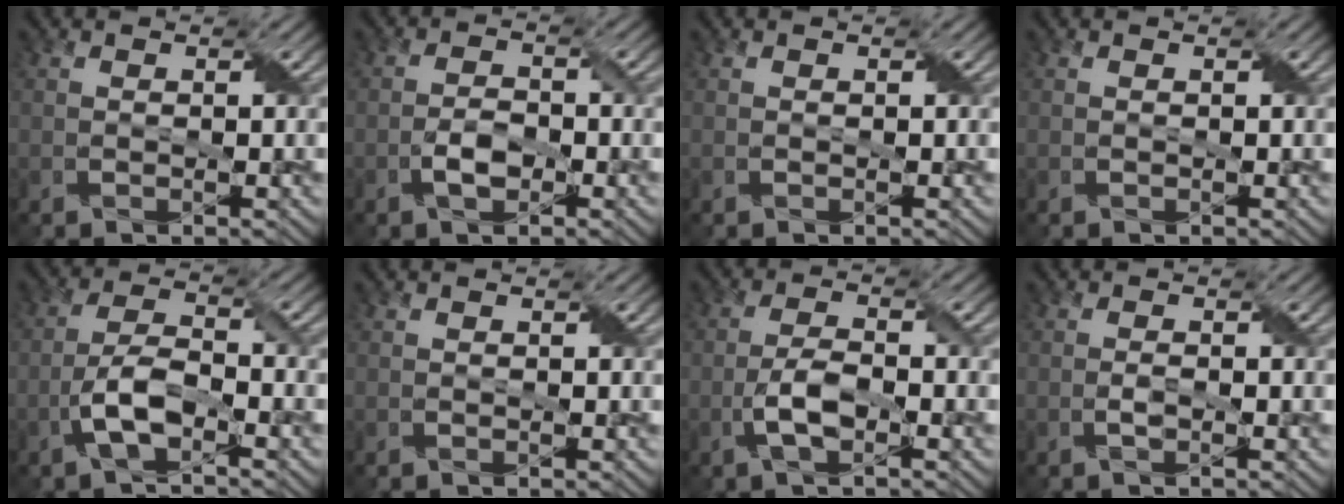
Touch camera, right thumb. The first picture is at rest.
{"total": 3.2, "force": [-1.5, 1.6, 2.3], "torque": [-0.047, 0.003, -0.031]}
{"total": 0.0}
{"total": 0.0}
{"total": 5.6, "force": [-2.7, 2.0, 4.5], "torque": [-0.097, 0.009, -0.059]}
{"total": 0.0}
{"total": 4.2, "force": [-1.8, 1.5, 3.5], "torque": [-0.079, 0.004, -0.039]}
{"total": 1.0, "force": [-0.4, 0.2, 0.9], "torque": [-0.021, 0.002, -0.008]}